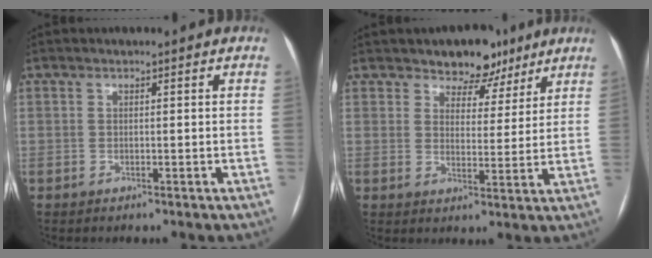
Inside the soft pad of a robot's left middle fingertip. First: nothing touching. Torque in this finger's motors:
{"motor_torque": [0.20, -0.20, 0.07, 0.00]}